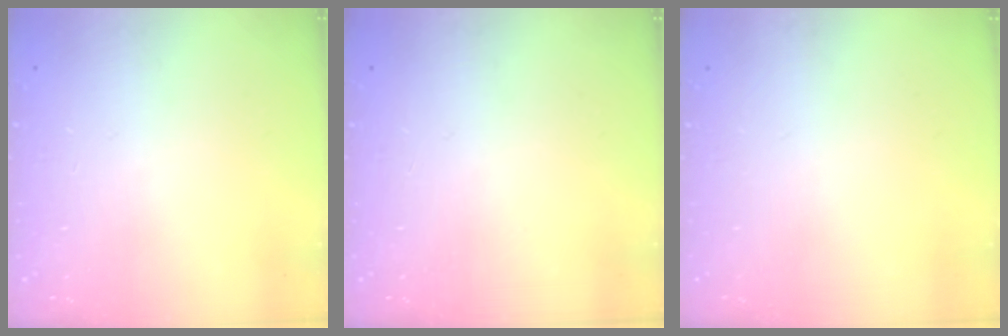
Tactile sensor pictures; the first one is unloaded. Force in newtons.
{"total": 0.0}
{"total": 0.0}